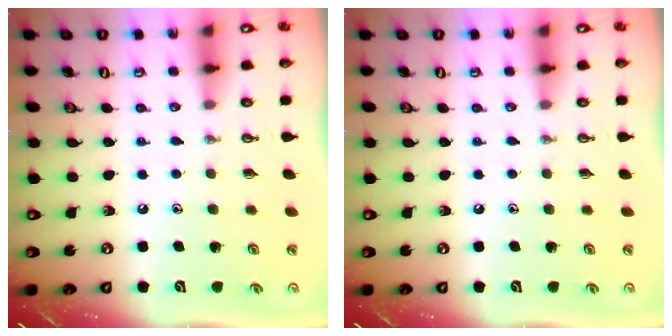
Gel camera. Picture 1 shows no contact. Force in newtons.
{"total": 0.0}